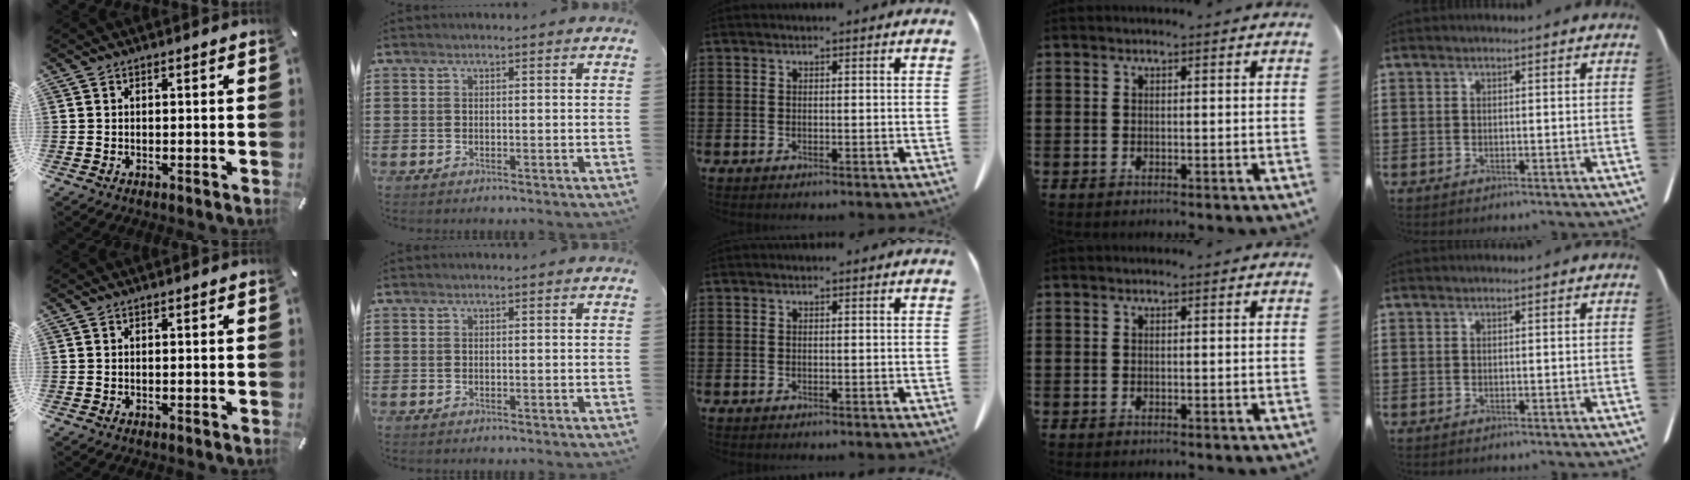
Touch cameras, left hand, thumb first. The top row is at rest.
{}